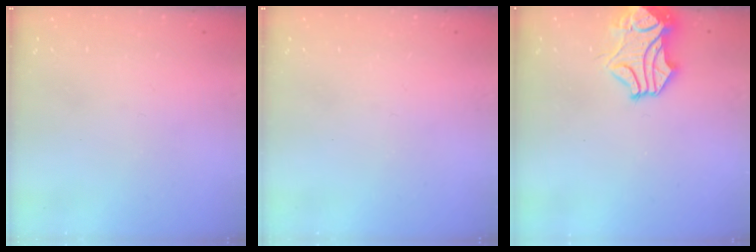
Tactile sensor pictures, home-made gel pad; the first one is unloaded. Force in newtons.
{"total": 0.0}
{"total": 1.9, "press": 1.2, "slide": 1.5}